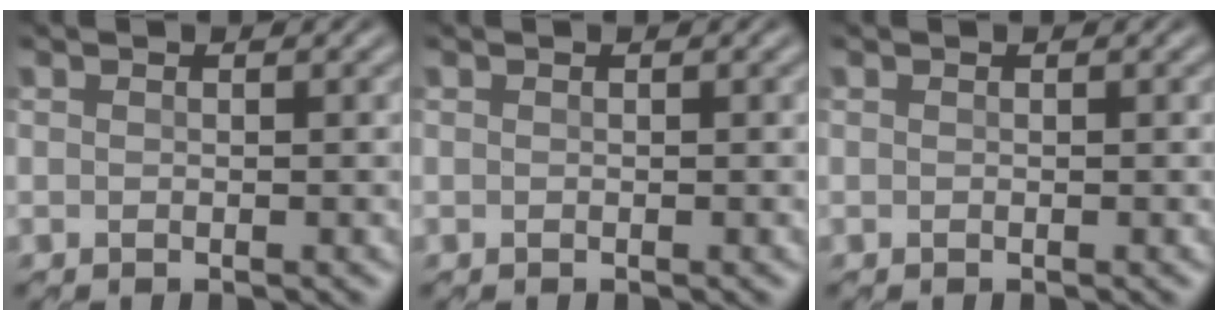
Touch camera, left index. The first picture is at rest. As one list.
[{"total": 0.0}, {"total": 0.0}]